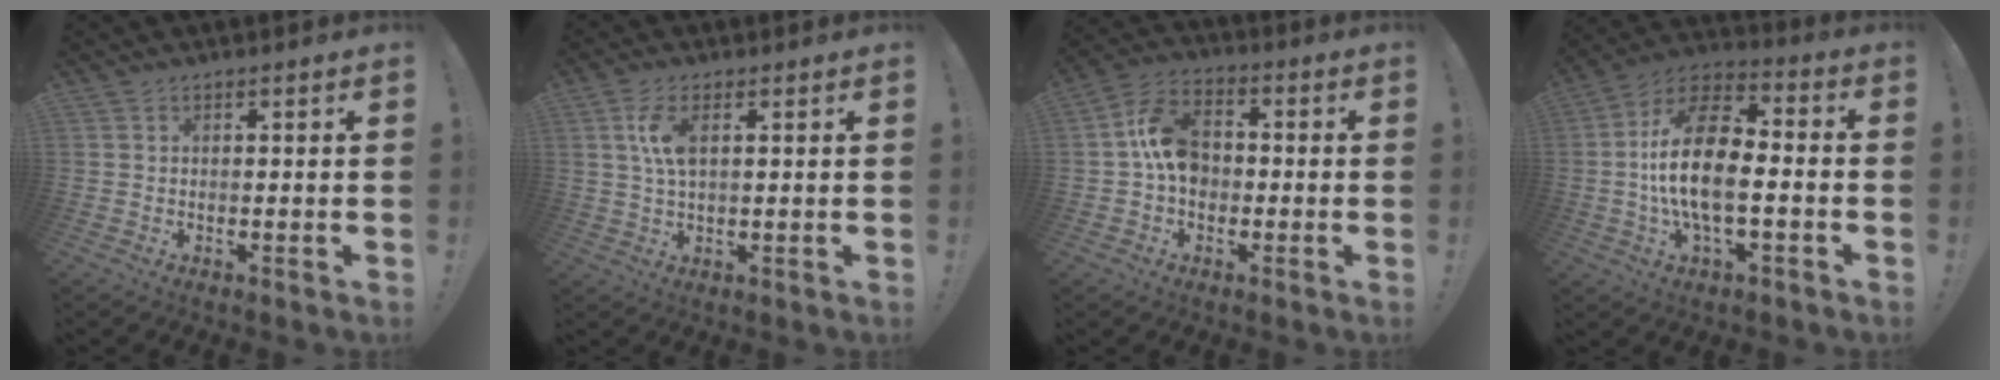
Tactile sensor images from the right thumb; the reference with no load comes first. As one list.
[{"total": 6.6, "force": [1.7, 2.8, 5.8], "torque": [-0.115, -0.005, 0.024]}, {"total": 11.7, "force": [-0.5, 8.7, 7.8], "torque": [-0.131, 0.017, -0.003]}, {"total": 18.7, "force": [-2.1, 9.5, 16.0], "torque": [-0.290, 0.018, -0.035]}]